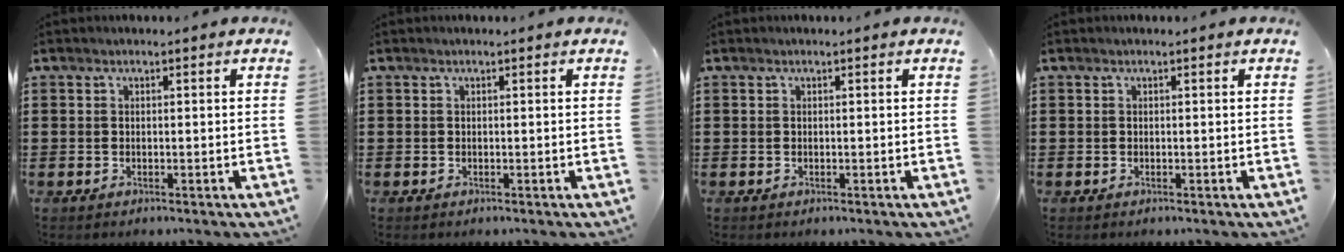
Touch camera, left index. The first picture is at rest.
{"total": 0.0}
{"total": 0.0}
{"total": 0.0}